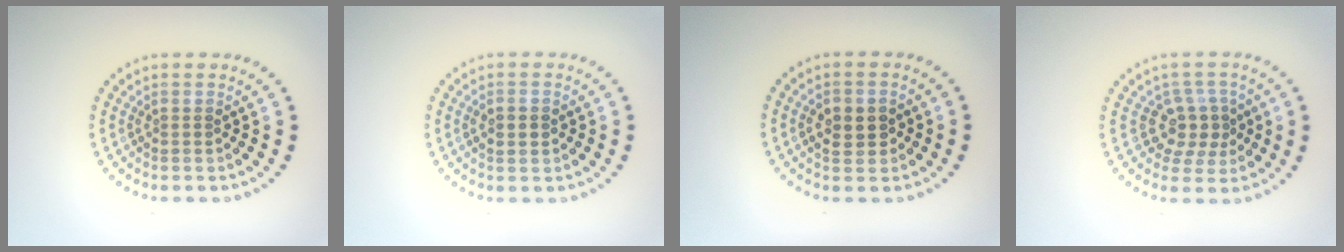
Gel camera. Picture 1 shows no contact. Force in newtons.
{"total": 2.1, "press": 2.1, "slide": 0.2}
{"total": 2.7, "press": 2.7, "slide": 0.2}
{"total": 3.0, "press": 2.5, "slide": 1.7}